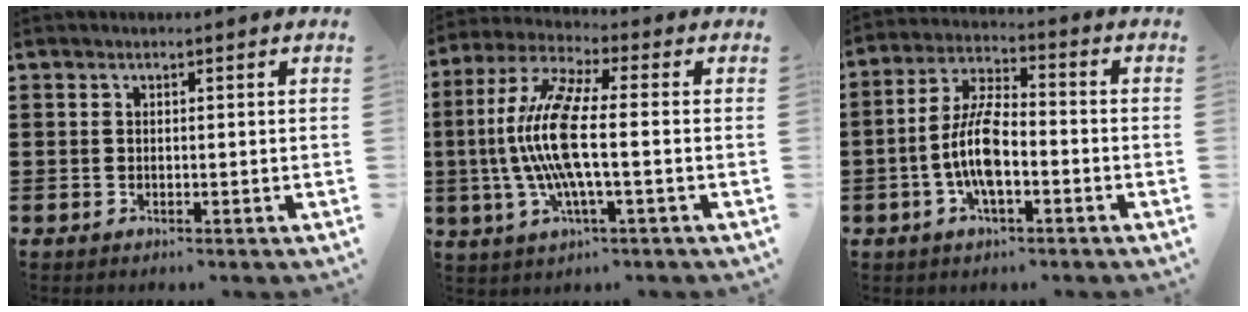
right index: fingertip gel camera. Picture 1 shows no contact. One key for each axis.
{"total": 11.8, "fx": -1.2, "fy": 2.3, "fz": 11.5, "tx": -0.253, "ty": -0.021, "tz": -0.030}
{"total": 8.7, "fx": -2.2, "fy": 3.3, "fz": 7.7, "tx": -0.180, "ty": -0.008, "tz": -0.048}